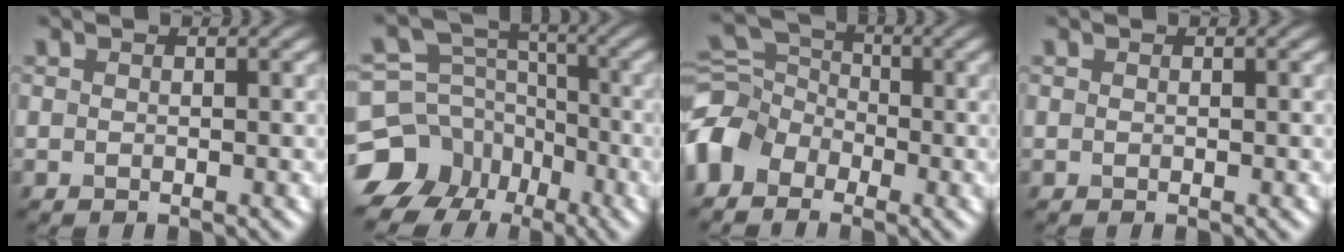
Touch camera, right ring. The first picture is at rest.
{"total": 11.1, "force": [-6.7, 8.5, 2.3], "torque": [-0.061, -0.011, -0.127]}
{"total": 5.1, "force": [-3.0, 3.5, 2.1], "torque": [-0.050, 0.006, -0.083]}
{"total": 0.0}